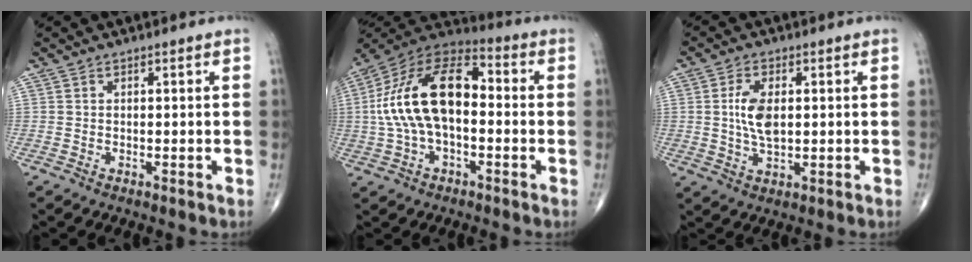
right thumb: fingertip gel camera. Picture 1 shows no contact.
{"total": 18.6, "force": [-0.1, 9.9, 15.7], "torque": [-0.293, 0.046, -0.011]}
{"total": 6.6, "force": [0.7, 3.4, 5.7], "torque": [-0.113, -0.003, 0.013]}